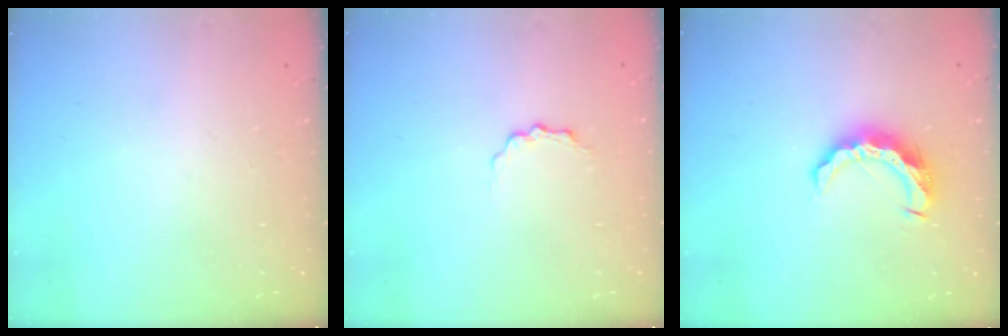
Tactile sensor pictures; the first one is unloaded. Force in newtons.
{"total": 3.3, "press": 3.3, "slide": 0.4}
{"total": 9.6, "press": 9.6, "slide": 0.6}